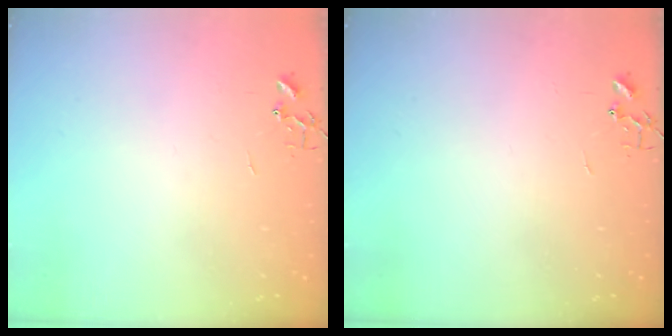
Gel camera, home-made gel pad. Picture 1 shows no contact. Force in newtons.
{"total": 0.0}